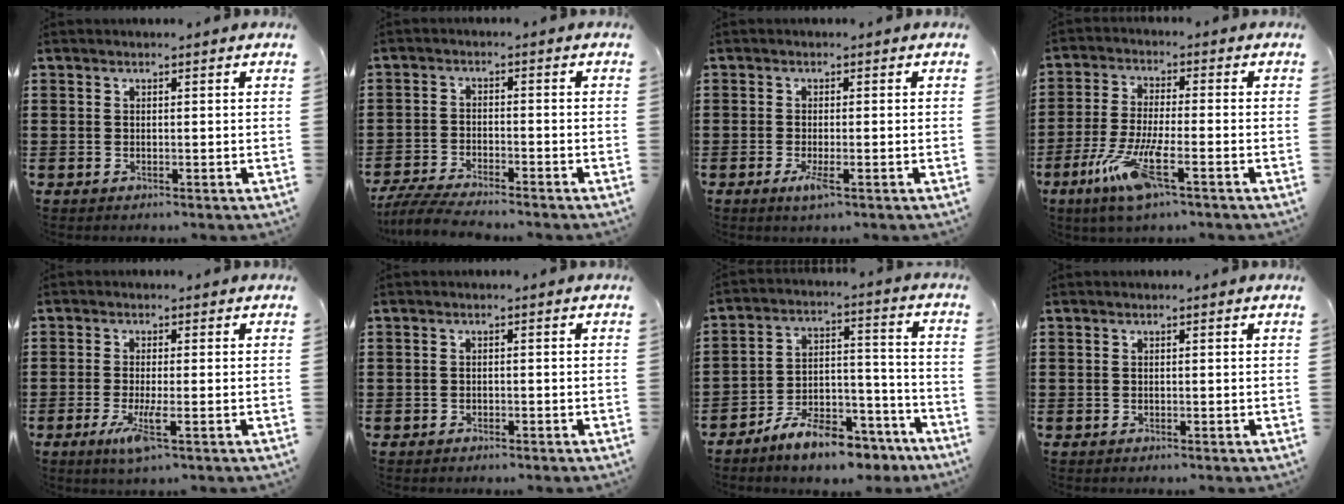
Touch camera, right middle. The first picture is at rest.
{"total": 4.7, "force": [-4.4, 0.2, 1.7], "torque": [-0.048, -0.015, -0.091]}
{"total": 2.4, "force": [-0.9, 0.3, 2.2], "torque": [-0.051, -0.012, -0.019]}
{"total": 9.3, "force": [-4.7, 1.8, 7.9], "torque": [-0.177, -0.014, -0.090]}
{"total": 4.6, "force": [-1.7, 0.3, 4.2], "torque": [-0.091, -0.020, -0.033]}
{"total": 0.8, "force": [-0.7, 0.2, 0.1], "torque": [-0.003, -0.002, -0.015]}
{"total": 9.6, "force": [-8.4, 2.6, 3.8], "torque": [-0.058, 0.033, -0.156]}
{"total": 0.0}